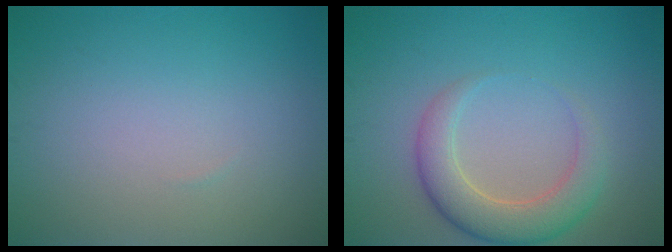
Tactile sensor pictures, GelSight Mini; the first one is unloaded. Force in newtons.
{"total": 4.5, "press": 4.4, "slide": 0.5}